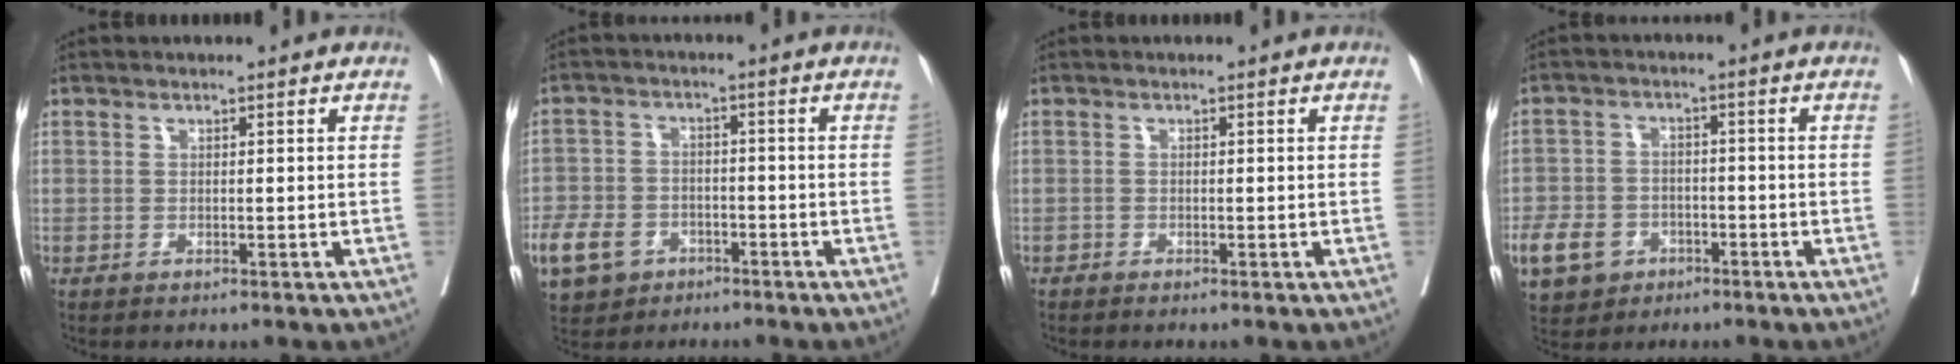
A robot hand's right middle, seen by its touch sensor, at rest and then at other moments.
{"total": 8.7, "force": [-4.7, 6.4, 3.7], "torque": [-0.093, 0.002, -0.076]}
{"total": 0.0}
{"total": 8.3, "force": [-4.0, 6.4, 3.4], "torque": [-0.083, 0.005, -0.061]}